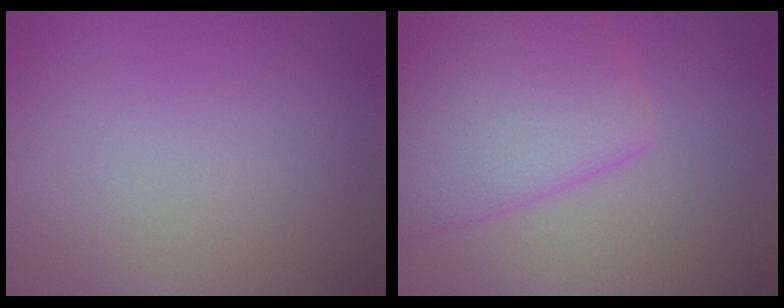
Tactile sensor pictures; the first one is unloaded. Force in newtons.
{"total": 6.3, "press": 6.2, "slide": 0.5}